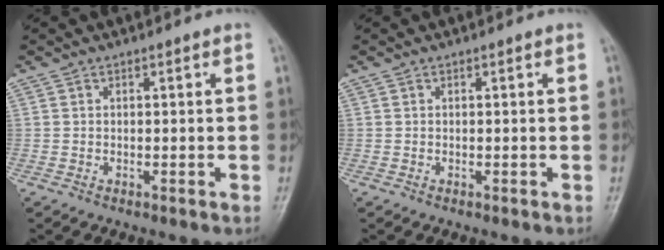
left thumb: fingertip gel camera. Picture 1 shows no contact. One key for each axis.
{"total": 0.0}